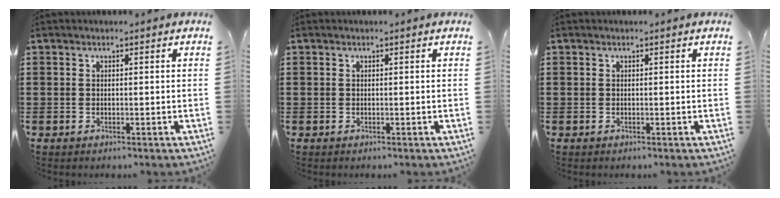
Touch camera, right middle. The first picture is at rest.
{"total": 0.0}
{"total": 0.0}